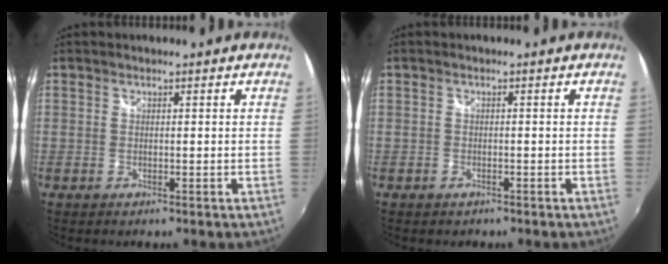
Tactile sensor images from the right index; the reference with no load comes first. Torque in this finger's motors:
{"motor_torque": [0.09, -0.09, 0.07, -0.01]}